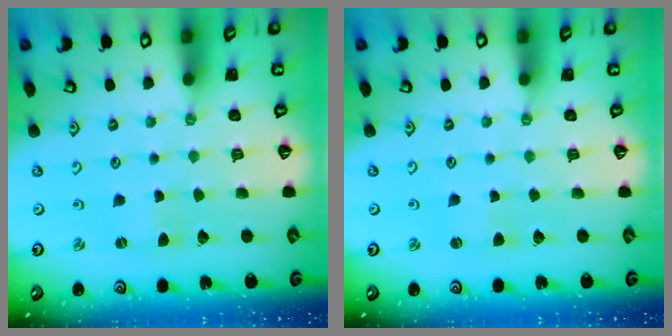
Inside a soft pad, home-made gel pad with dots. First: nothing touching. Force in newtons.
{"total": 2.0, "press": 2.0, "slide": 0.3}